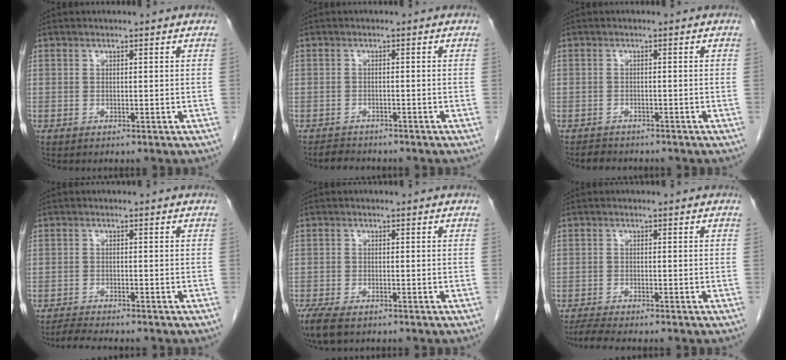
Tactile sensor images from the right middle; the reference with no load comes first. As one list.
[{"total": 2.6, "force": [-2.5, 0.8, 0.3], "torque": [-0.015, -0.009, -0.039]}, {"total": 2.6, "force": [-2.4, 0.9, 0.4], "torque": [-0.016, -0.006, -0.035]}, {"total": 3.2, "force": [-3.0, -0.3, 1.1], "torque": [-0.025, -0.016, -0.051]}, {"total": 6.1, "force": [-4.4, 2.2, 3.5], "torque": [-0.068, -0.015, -0.074]}, {"total": 3.4, "force": [-3.0, -0.2, 1.6], "torque": [-0.034, -0.014, -0.052]}]